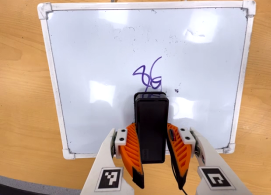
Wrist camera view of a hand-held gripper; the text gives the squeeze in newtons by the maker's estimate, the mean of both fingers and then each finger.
{"total": 8.1, "left": 6.3, "right": 9.9}